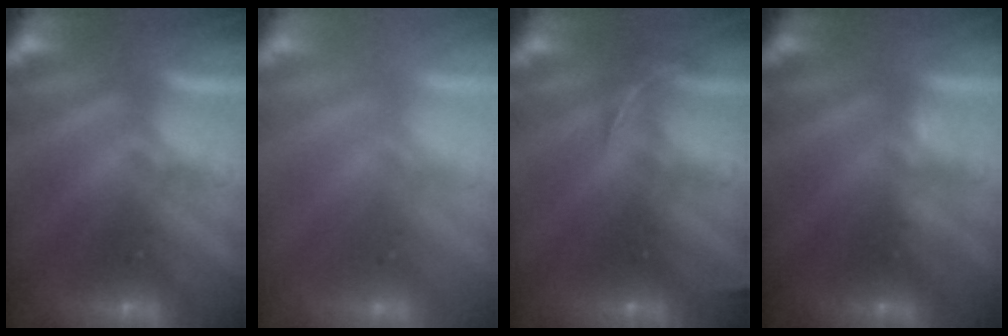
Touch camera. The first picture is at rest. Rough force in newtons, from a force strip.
{"total": 2.4}
{"total": 2.9}
{"total": 4.2}